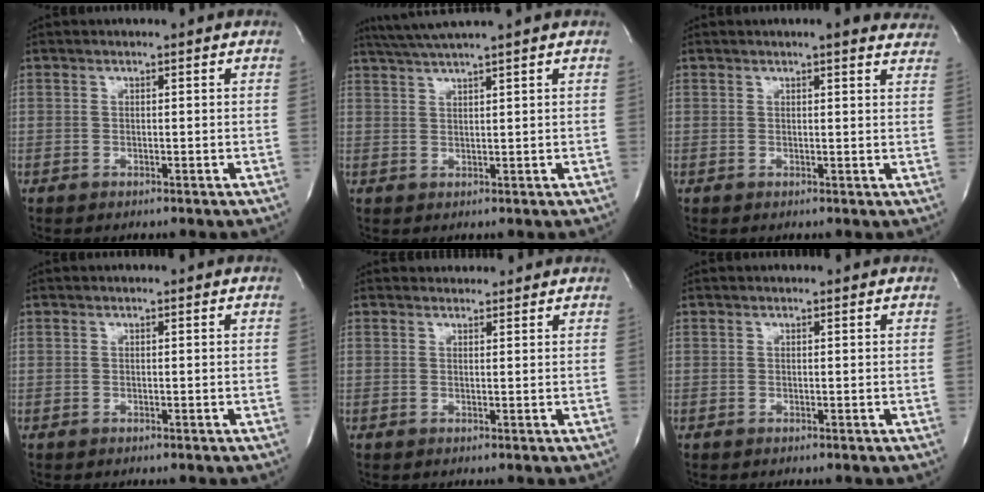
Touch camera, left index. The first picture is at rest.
{"total": 5.1, "force": [4.2, -1.5, 2.5], "torque": [-0.047, 0.013, 0.082]}
{"total": 8.3, "force": [7.5, 1.4, 3.2], "torque": [-0.025, -0.002, 0.065]}
{"total": 0.0}
{"total": 2.3, "force": [2.2, 0.7, -0.1], "torque": [-0.005, 0.012, 0.029]}
{"total": 0.6, "force": [0.5, 0.1, 0.0], "torque": [-0.003, 0.005, 0.006]}